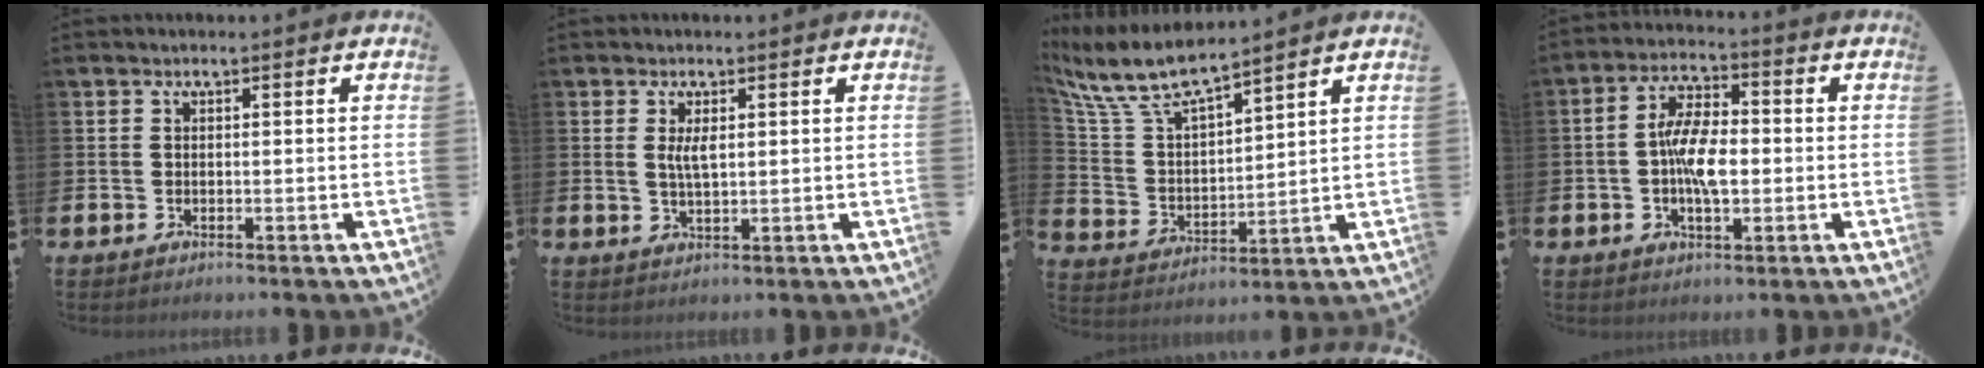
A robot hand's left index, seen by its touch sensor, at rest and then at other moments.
{"total": 2.3, "force": [0.9, 0.7, 2.0], "torque": [-0.039, 0.002, 0.013]}
{"total": 8.0, "force": [7.3, 1.2, 2.9], "torque": [-0.093, -0.044, 0.129]}
{"total": 6.5, "force": [-0.5, 3.1, 5.7], "torque": [-0.084, 0.004, -0.013]}